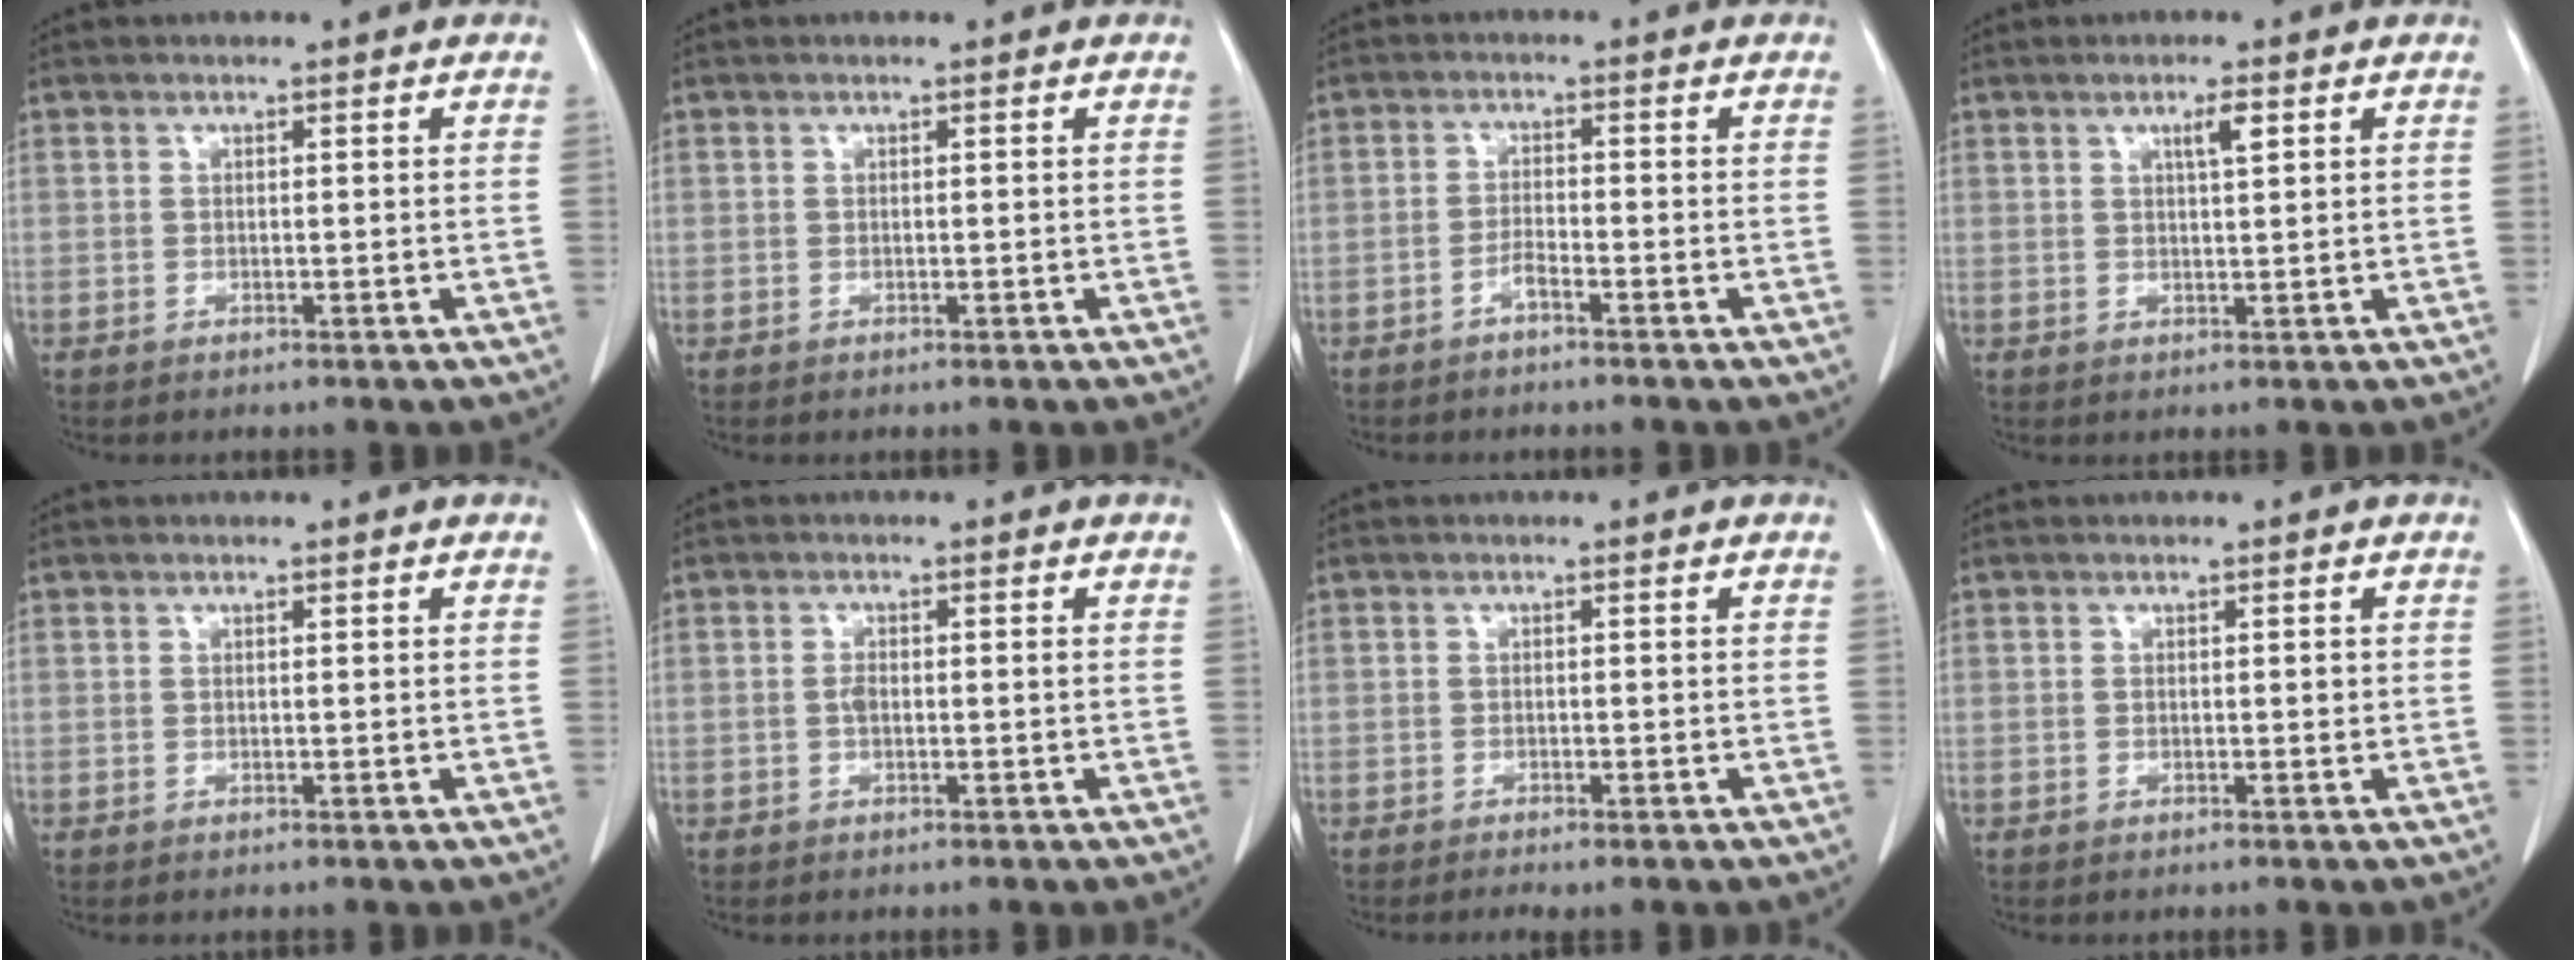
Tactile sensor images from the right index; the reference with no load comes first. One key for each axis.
{"total": 0.0}
{"total": 1.9, "fx": -1.5, "fy": 0.1, "fz": 1.3, "tx": -0.025, "ty": 0.004, "tz": -0.029}
{"total": 2.5, "fx": 1.2, "fy": 0.2, "fz": 2.2, "tx": -0.040, "ty": -0.001, "tz": 0.019}
{"total": 0.0}
{"total": 1.6, "fx": -0.2, "fy": 0.6, "fz": 1.4, "tx": -0.031, "ty": 0.001, "tz": -0.002}
{"total": 2.3, "fx": -1.8, "fy": 0.3, "fz": 1.4, "tx": -0.020, "ty": -0.006, "tz": -0.024}
{"total": 0.6, "fx": 0.1, "fy": 0.2, "fz": 0.6, "tx": -0.007, "ty": 0.000, "tz": 0.001}